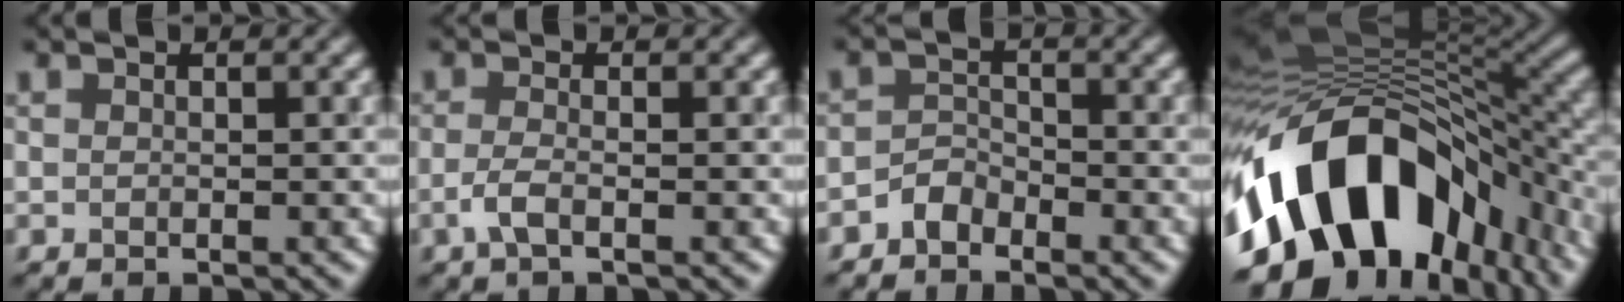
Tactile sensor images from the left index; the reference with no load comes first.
{"total": 1.7, "force": [-0.7, 0.5, 1.4], "torque": [-0.034, 0.003, -0.020]}
{"total": 1.7, "force": [-1.4, 0.9, 0.4], "torque": [-0.003, 0.014, -0.032]}
{"total": 16.5, "force": [-6.8, 9.7, 11.5], "torque": [-0.202, 0.004, -0.109]}